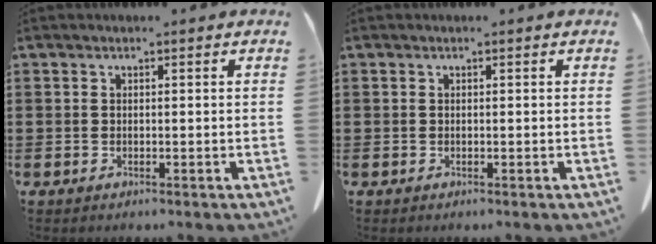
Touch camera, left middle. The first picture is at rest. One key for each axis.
{"total": 0.0}